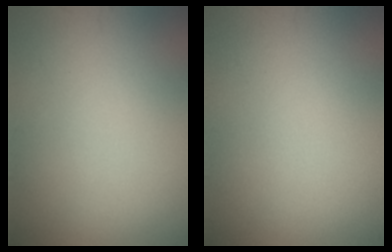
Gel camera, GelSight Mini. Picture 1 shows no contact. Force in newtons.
{"total": 0.0}